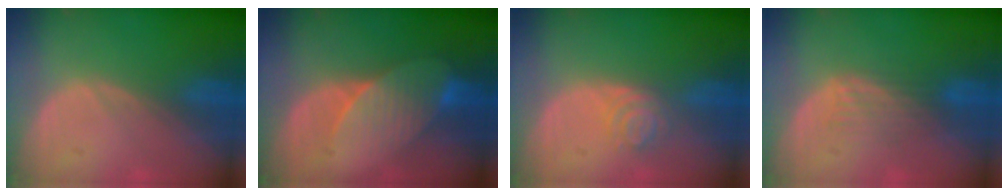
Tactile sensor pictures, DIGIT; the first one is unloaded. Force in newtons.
{"total": 8.1, "press": 7.3, "slide": 3.5}
{"total": 4.2, "press": 3.7, "slide": 2.0}
{"total": 4.2, "press": 3.4, "slide": 2.5}